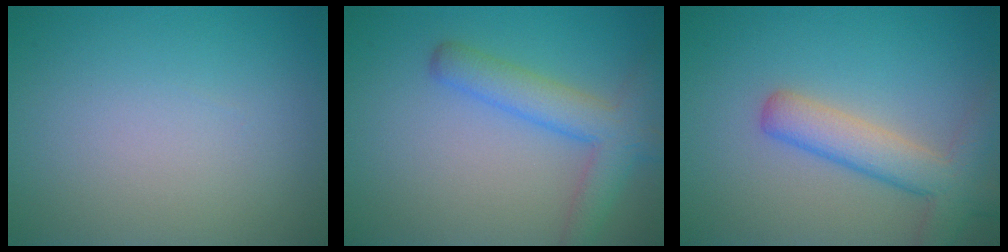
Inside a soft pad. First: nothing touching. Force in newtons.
{"total": 4.4, "press": 4.4, "slide": 0.3}
{"total": 4.8, "press": 4.8, "slide": 0.3}